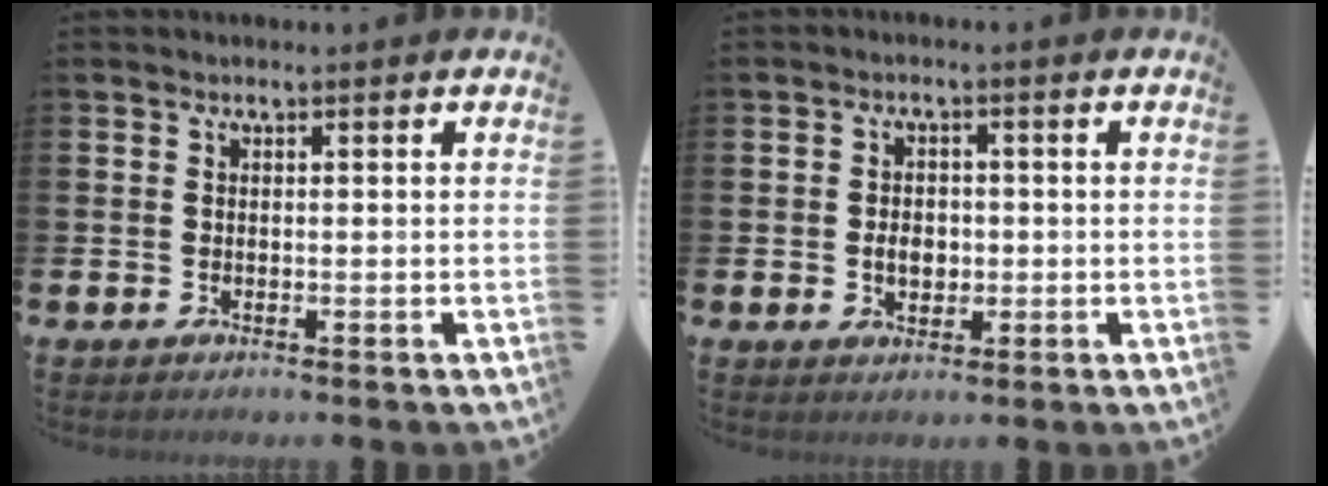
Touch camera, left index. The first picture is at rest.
{"total": 3.3, "force": [-0.3, 2.4, 2.2], "torque": [-0.029, -0.001, -0.012]}